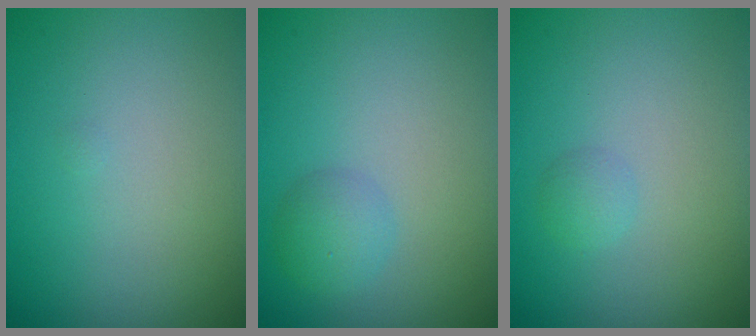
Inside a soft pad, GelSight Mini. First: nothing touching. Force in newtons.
{"total": 1.9, "press": 1.9, "slide": 0.1}
{"total": 0.9, "press": 0.8, "slide": 0.1}